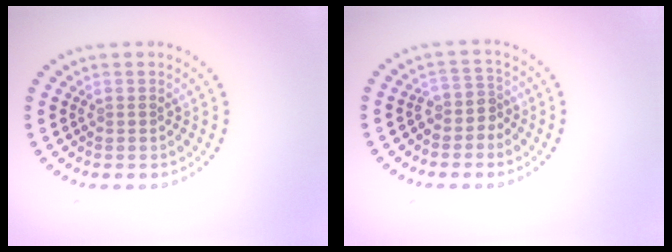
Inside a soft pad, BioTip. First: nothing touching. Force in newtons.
{"total": 2.0, "press": 1.6, "slide": 1.2}